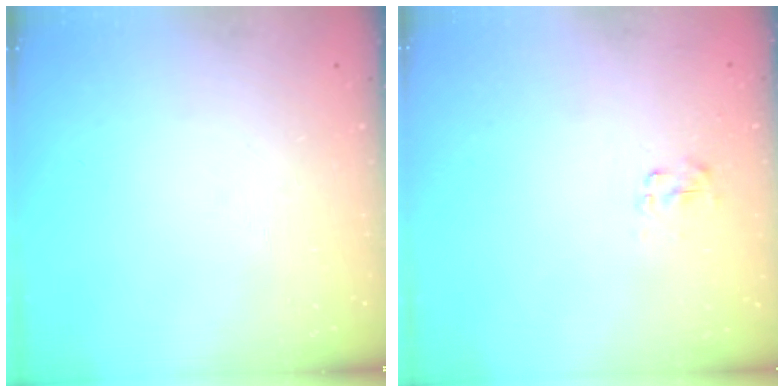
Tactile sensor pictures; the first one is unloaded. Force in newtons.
{"total": 2.5, "press": 2.2, "slide": 1.0}